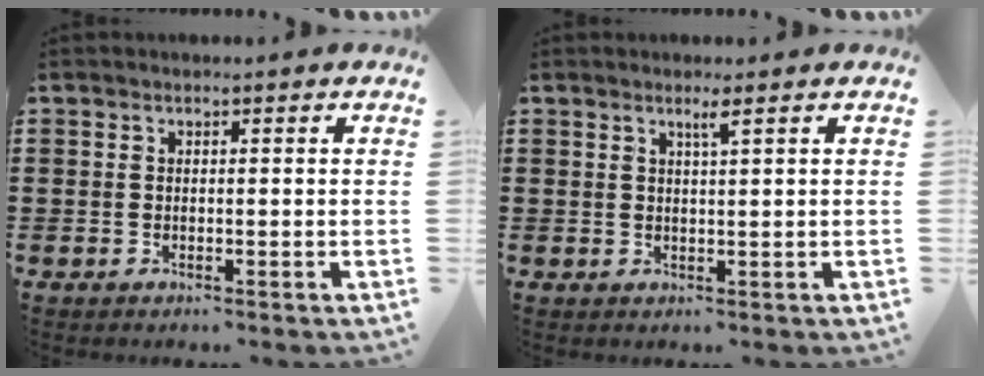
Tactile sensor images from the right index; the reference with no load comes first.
{"total": 1.5, "force": [0.9, -0.2, 1.2], "torque": [-0.023, -0.002, 0.015]}